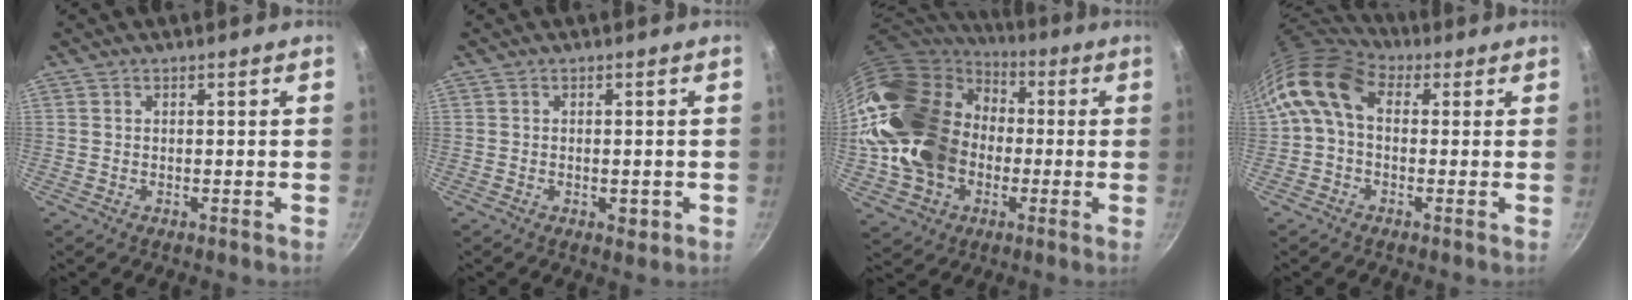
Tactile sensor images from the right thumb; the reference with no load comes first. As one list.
[{"total": 2.4, "force": [-0.7, 1.3, 1.9], "torque": [-0.028, -0.003, -0.009]}, {"total": 27.2, "force": [0.2, 21.4, 16.8], "torque": [-0.324, 0.056, 0.017]}, {"total": 11.4, "force": [2.2, 7.7, 8.1], "torque": [-0.145, 0.022, 0.020]}]